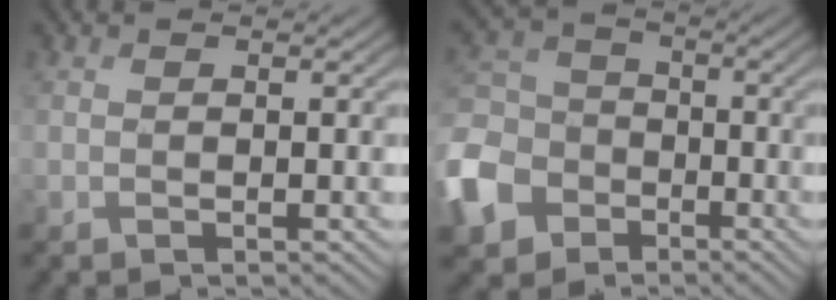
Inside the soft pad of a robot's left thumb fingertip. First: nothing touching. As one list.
[{"total": 12.0, "force": [-5.6, 9.2, 5.4], "torque": [-0.181, -0.027, -0.126]}]